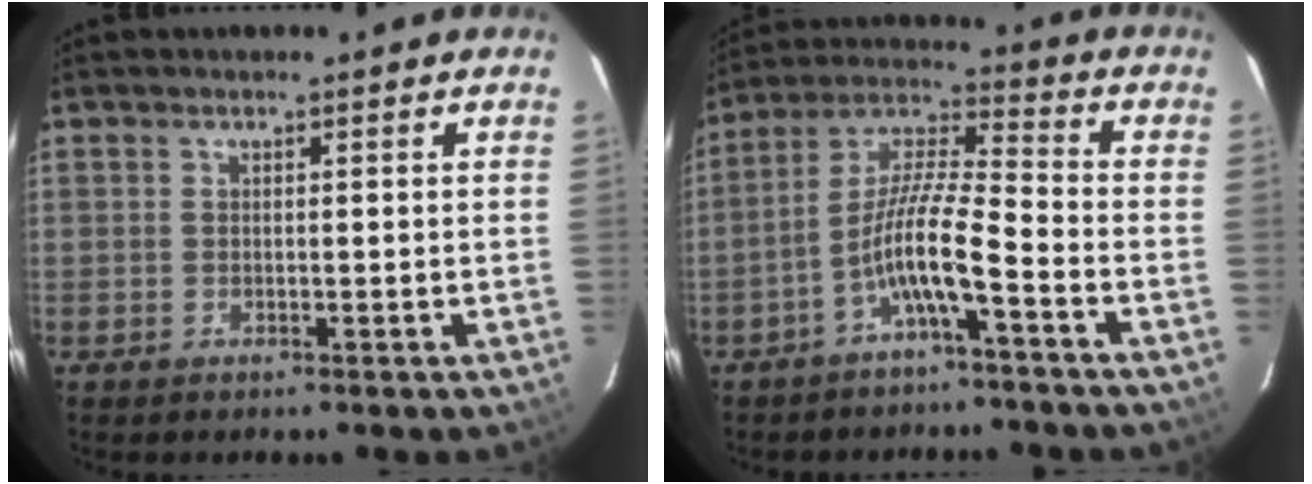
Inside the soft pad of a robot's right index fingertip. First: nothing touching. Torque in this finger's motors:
{"motor_torque": [1.62, -0.52, 0.89, 0.21]}